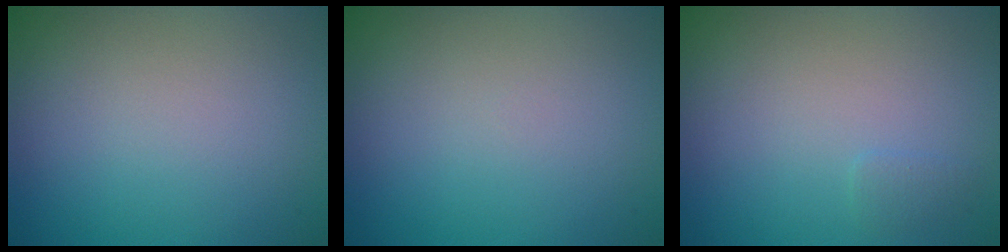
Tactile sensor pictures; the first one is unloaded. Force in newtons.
{"total": 0.0}
{"total": 0.6, "press": 0.6, "slide": 0.0}